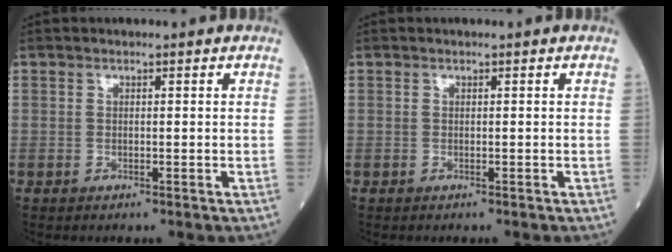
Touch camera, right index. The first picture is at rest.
{"total": 0.0}